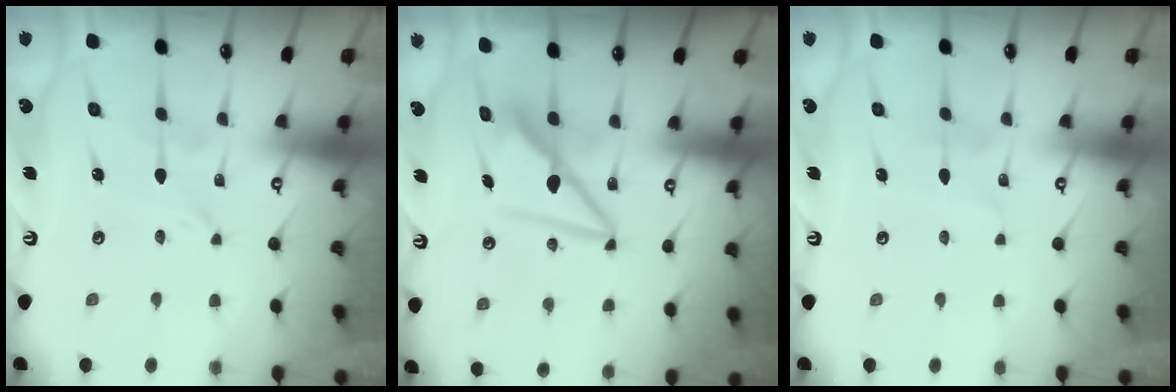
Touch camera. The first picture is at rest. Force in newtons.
{"total": 8.7, "press": 8.7, "slide": 0.8}
{"total": 4.3, "press": 4.3, "slide": 0.4}